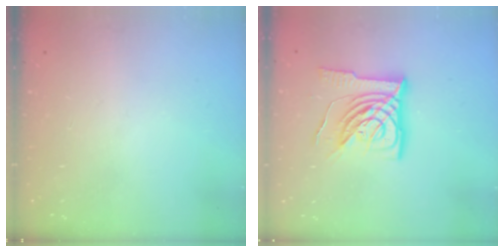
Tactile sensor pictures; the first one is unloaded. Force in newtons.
{"total": 16.6, "press": 16.5, "slide": 2.0}